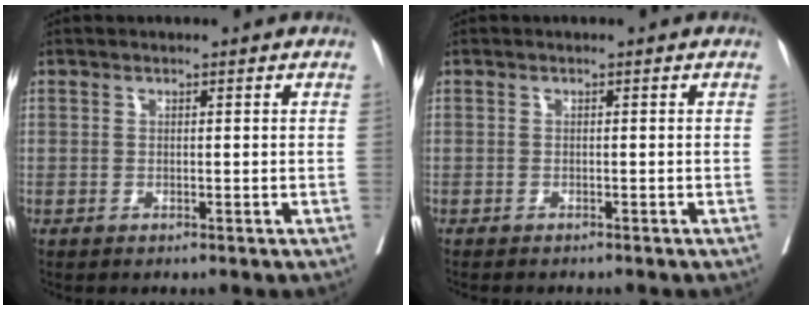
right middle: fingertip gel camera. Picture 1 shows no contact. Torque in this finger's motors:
{"motor_torque": [0.14, -0.37, 0.03, 0.02]}